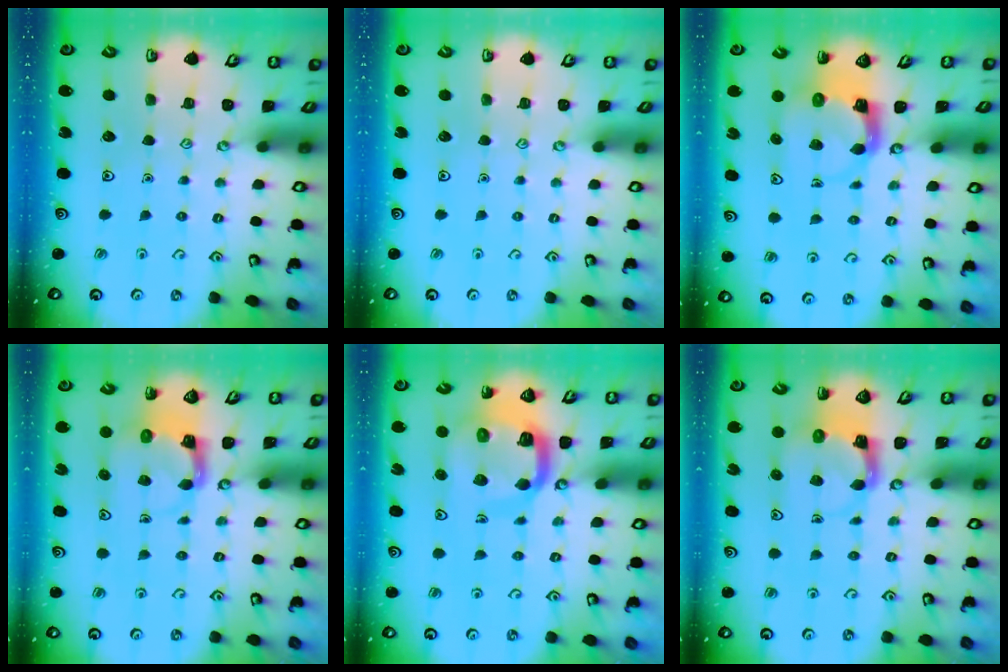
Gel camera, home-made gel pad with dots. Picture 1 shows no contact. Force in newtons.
{"total": 0.0}
{"total": 3.9, "press": 3.9, "slide": 0.6}
{"total": 3.9, "press": 3.8, "slide": 0.7}
{"total": 12.0, "press": 11.9, "slide": 1.3}
{"total": 3.7, "press": 3.7, "slide": 0.7}